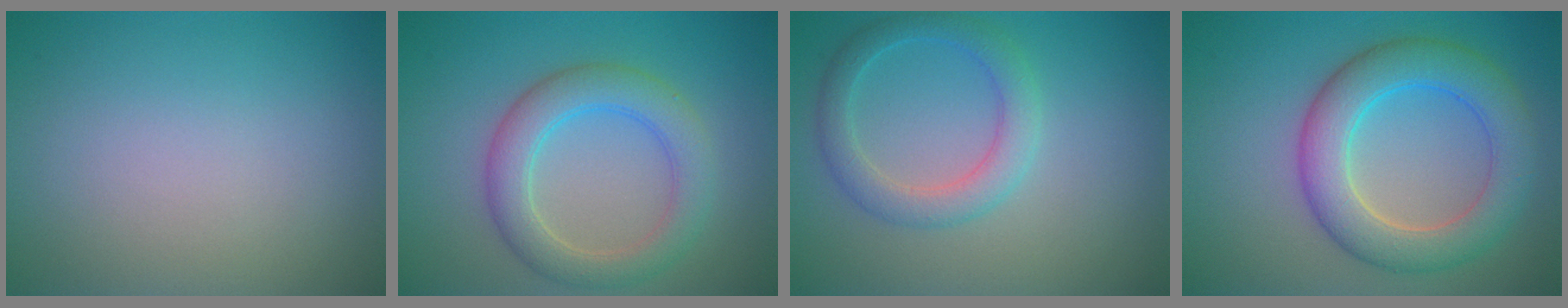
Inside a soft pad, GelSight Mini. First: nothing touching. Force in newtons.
{"total": 4.7, "press": 4.7, "slide": 0.2}
{"total": 3.2, "press": 3.2, "slide": 0.0}
{"total": 6.6, "press": 6.6, "slide": 0.3}